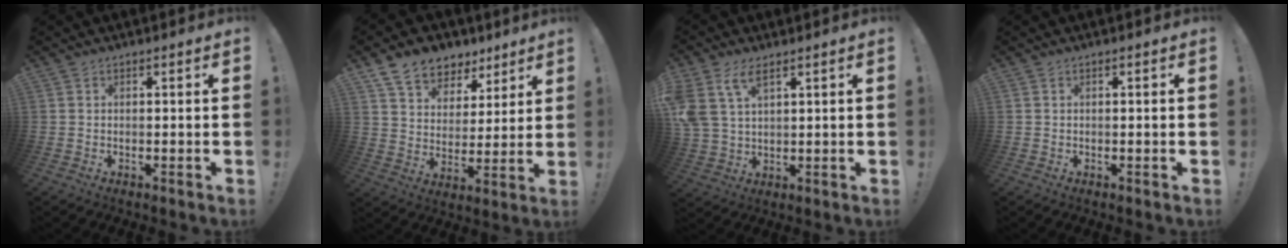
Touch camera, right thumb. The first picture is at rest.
{"total": 11.2, "force": [8.2, 6.8, 3.5], "torque": [-0.061, -0.057, 0.158]}
{"total": 8.6, "force": [4.8, 4.7, 5.4], "torque": [-0.120, -0.013, 0.094]}
{"total": 0.9, "force": [0.0, -0.6, 0.8], "torque": [-0.013, -0.003, -0.002]}